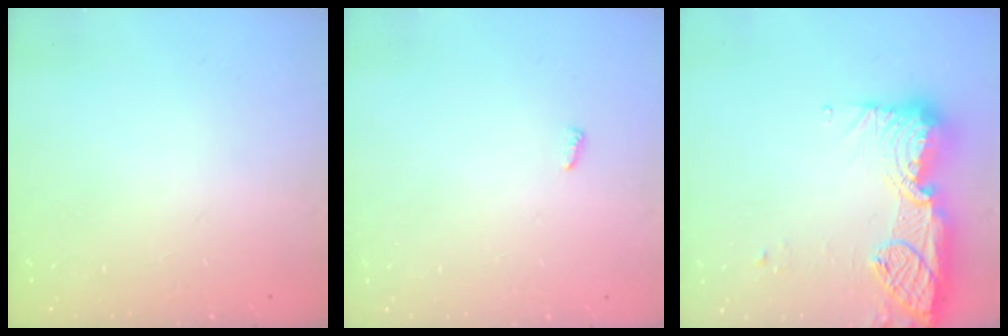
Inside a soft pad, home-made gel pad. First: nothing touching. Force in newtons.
{"total": 3.5, "press": 3.5, "slide": 0.3}
{"total": 21.5, "press": 20.4, "slide": 6.7}